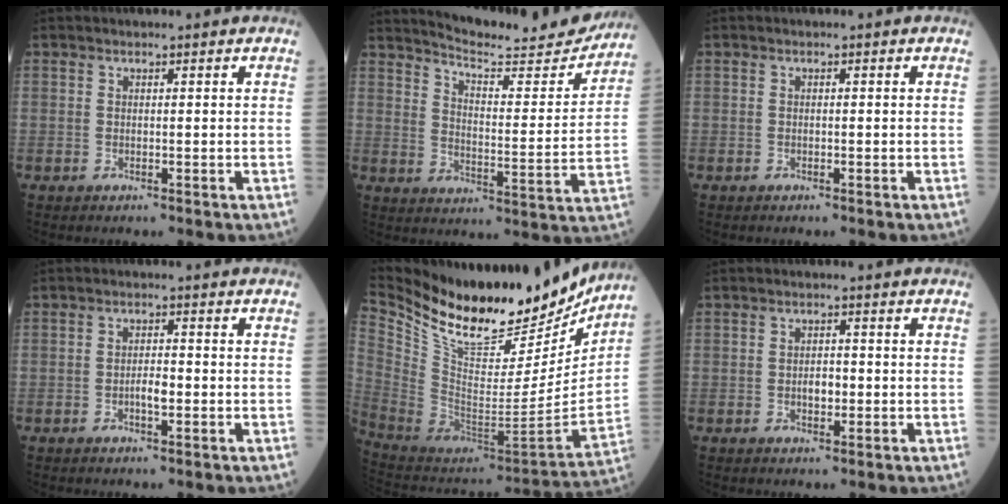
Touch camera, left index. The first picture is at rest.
{"total": 17.6, "force": [16.8, 1.8, 4.8], "torque": [-0.071, -0.054, 0.222]}
{"total": 0.0}
{"total": 2.1, "force": [-0.9, 0.6, 1.8], "torque": [-0.030, 0.000, -0.017]}
{"total": 26.4, "force": [21.9, 8.1, 12.2], "torque": [-0.233, -0.031, 0.352]}
{"total": 2.0, "force": [-0.6, 1.1, 1.5], "torque": [-0.023, 0.000, -0.010]}